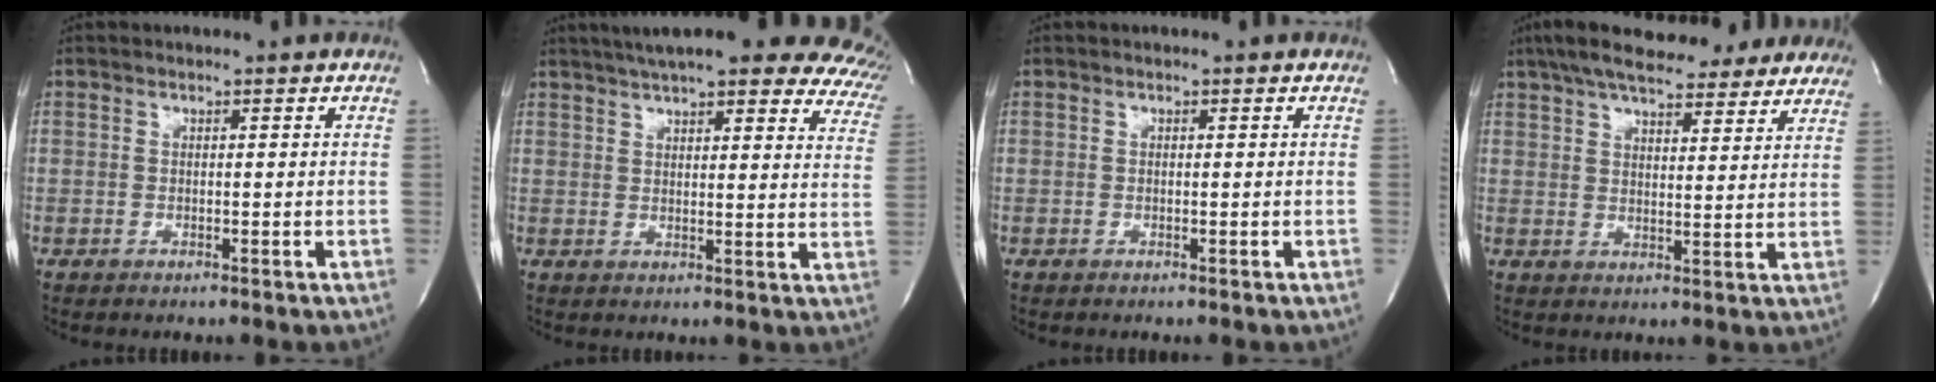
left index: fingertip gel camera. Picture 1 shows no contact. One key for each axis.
{"total": 26.7, "fx": 21.9, "fy": 5.6, "fz": 14.2, "tx": -0.181, "ty": -0.014, "tz": 0.248}
{"total": 0.0}
{"total": 21.9, "fx": 18.1, "fy": 5.9, "fz": 10.9, "tx": -0.176, "ty": 0.036, "tz": 0.234}